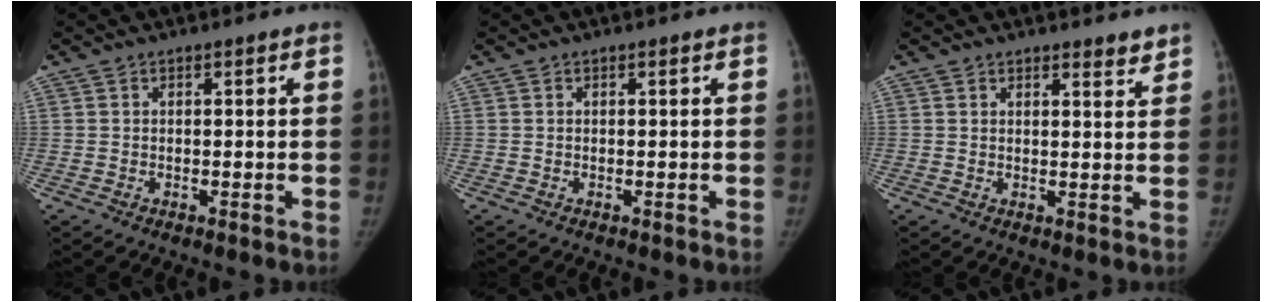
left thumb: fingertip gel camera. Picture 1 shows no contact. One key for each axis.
{"total": 0.0}
{"total": 2.6, "fx": 2.4, "fy": 0.8, "fz": 0.6, "tx": 0.009, "ty": -0.018, "tz": 0.027}